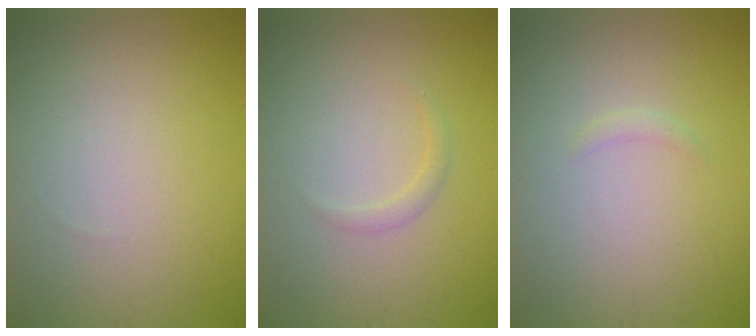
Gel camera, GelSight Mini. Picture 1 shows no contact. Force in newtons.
{"total": 0.9, "press": 0.9, "slide": 0.0}
{"total": 0.6, "press": 0.6, "slide": 0.1}